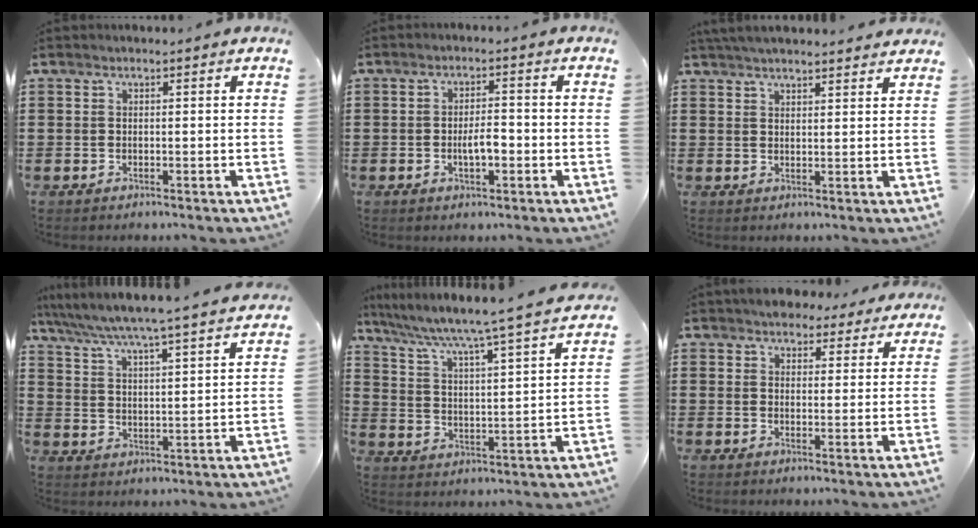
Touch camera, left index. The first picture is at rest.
{"total": 3.7, "force": [-0.9, 1.3, 3.4], "torque": [-0.052, 0.001, -0.019]}
{"total": 3.7, "force": [3.6, 0.2, 0.8], "torque": [-0.025, -0.005, 0.069]}
{"total": 5.4, "force": [5.0, -0.9, 1.7], "torque": [-0.056, -0.042, 0.079]}
{"total": 4.7, "force": [3.9, -0.9, 2.4], "torque": [-0.068, -0.046, 0.052]}
{"total": 4.3, "force": [4.0, 1.7, 0.6], "torque": [-0.018, -0.005, 0.074]}